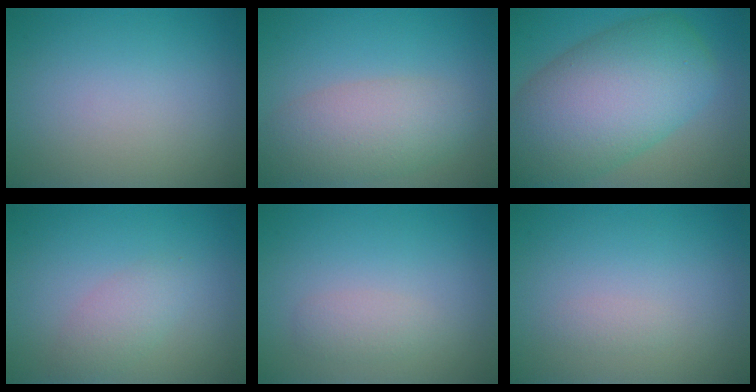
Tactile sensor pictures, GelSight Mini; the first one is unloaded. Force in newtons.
{"total": 5.2, "press": 5.2, "slide": 0.3}
{"total": 12.2, "press": 12.2, "slide": 0.2}
{"total": 2.0, "press": 2.0, "slide": 0.1}
{"total": 1.3, "press": 1.3, "slide": 0.1}
{"total": 0.6, "press": 0.6, "slide": 0.0}